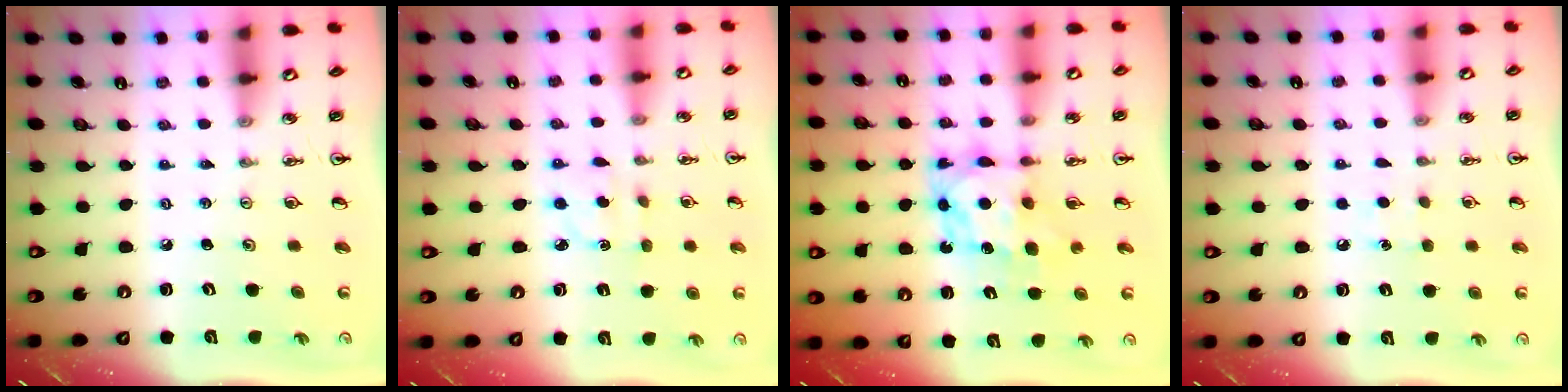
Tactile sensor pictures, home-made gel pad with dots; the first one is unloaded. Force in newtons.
{"total": 2.4, "press": 2.2, "slide": 0.8}
{"total": 6.9, "press": 6.9, "slide": 0.6}
{"total": 5.8, "press": 5.8, "slide": 0.7}